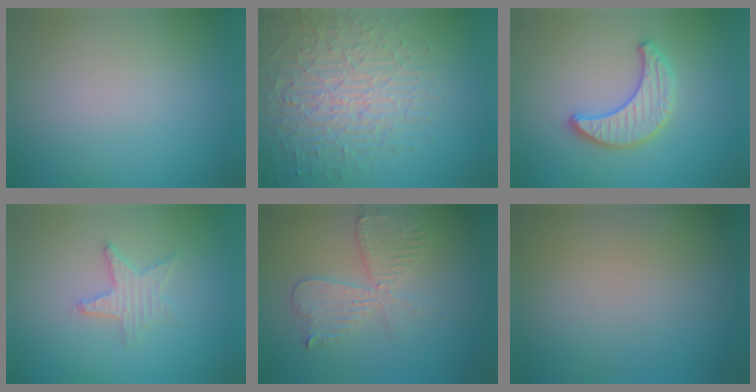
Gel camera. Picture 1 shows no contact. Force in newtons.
{"total": 7.0, "press": 5.3, "slide": 4.5}
{"total": 3.1, "press": 3.1, "slide": 0.3}
{"total": 2.3, "press": 2.2, "slide": 0.4}
{"total": 3.7, "press": 3.6, "slide": 0.6}
{"total": 0.0}